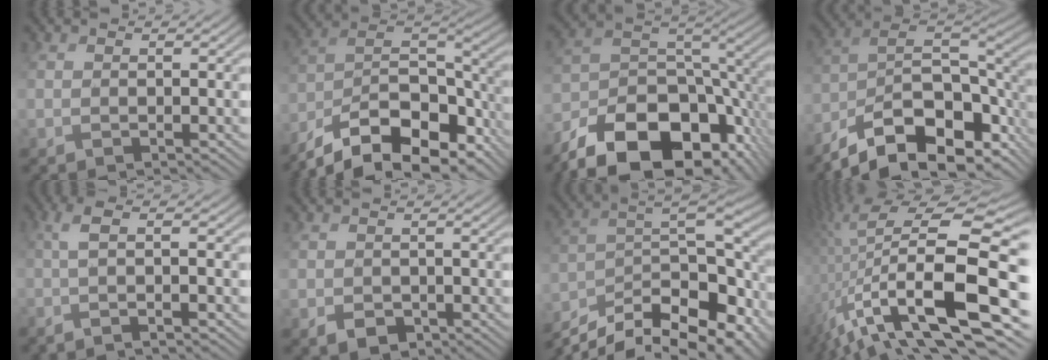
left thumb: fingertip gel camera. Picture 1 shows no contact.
{"total": 16.8, "force": [-12.1, 6.9, 9.4], "torque": [-0.238, -0.030, -0.186]}
{"total": 18.6, "force": [-11.6, 9.4, 11.0], "torque": [-0.247, -0.043, -0.180]}
{"total": 16.9, "force": [-11.0, 6.6, 11.0], "torque": [-0.253, -0.037, -0.168]}
{"total": 4.5, "force": [-0.7, 1.1, 4.3], "torque": [-0.074, 0.001, -0.026]}
{"total": 2.2, "force": [-1.0, 1.7, 1.0], "torque": [-0.019, -0.010, -0.018]}
{"total": 15.6, "force": [-10.7, 4.9, 10.2], "torque": [-0.239, -0.033, -0.165]}
{"total": 17.8, "force": [-4.2, 6.2, 16.2], "torque": [-0.313, -0.004, -0.072]}